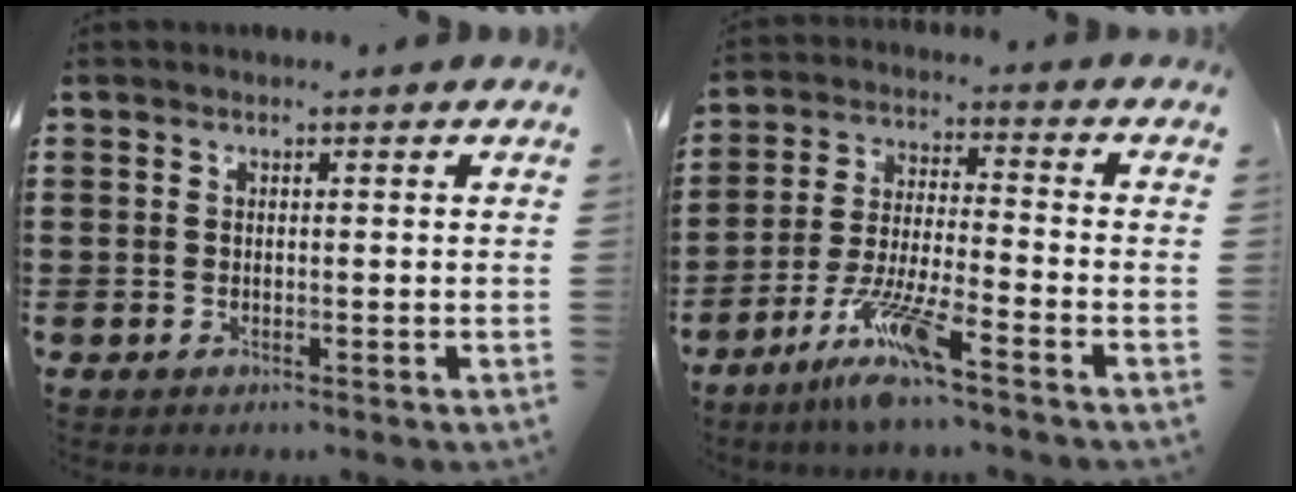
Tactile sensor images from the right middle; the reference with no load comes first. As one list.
[{"total": 9.0, "force": [-6.8, 0.4, 6.0], "torque": [-0.123, -0.011, -0.131]}]